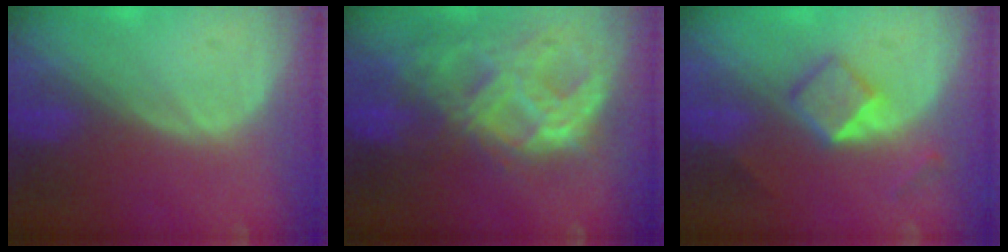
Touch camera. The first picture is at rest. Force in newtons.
{"total": 11.4, "press": 9.6, "slide": 6.2}
{"total": 5.3, "press": 4.6, "slide": 2.7}